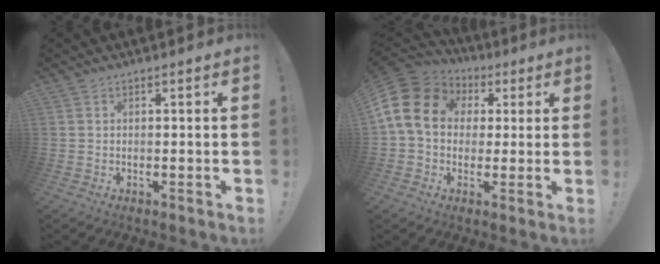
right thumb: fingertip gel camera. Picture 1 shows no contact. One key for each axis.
{"total": 16.1, "fx": 3.7, "fy": 12.4, "fz": 9.5, "tx": -0.167, "ty": -0.002, "tz": 0.070}